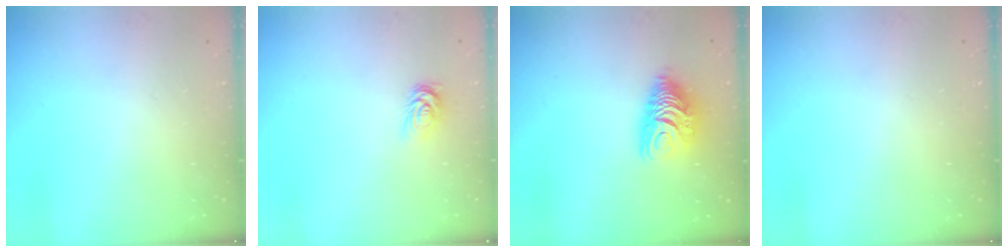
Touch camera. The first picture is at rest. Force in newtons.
{"total": 3.2, "press": 3.1, "slide": 0.4}
{"total": 10.2, "press": 10.2, "slide": 0.7}
{"total": 0.0}